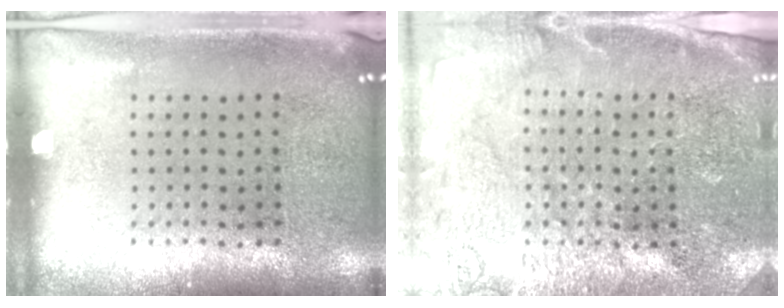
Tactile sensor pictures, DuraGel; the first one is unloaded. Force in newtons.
{"total": 3.2, "press": 3.1, "slide": 0.5}